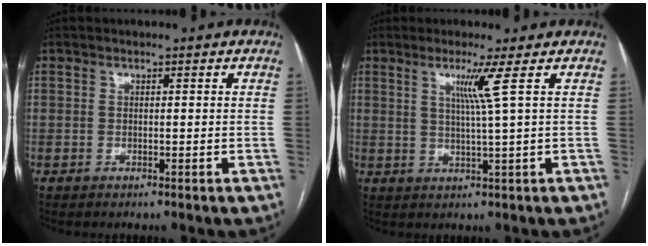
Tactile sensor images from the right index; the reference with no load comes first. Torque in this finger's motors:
{"motor_torque": [0.47, 0.16, 0.09, 0.07]}